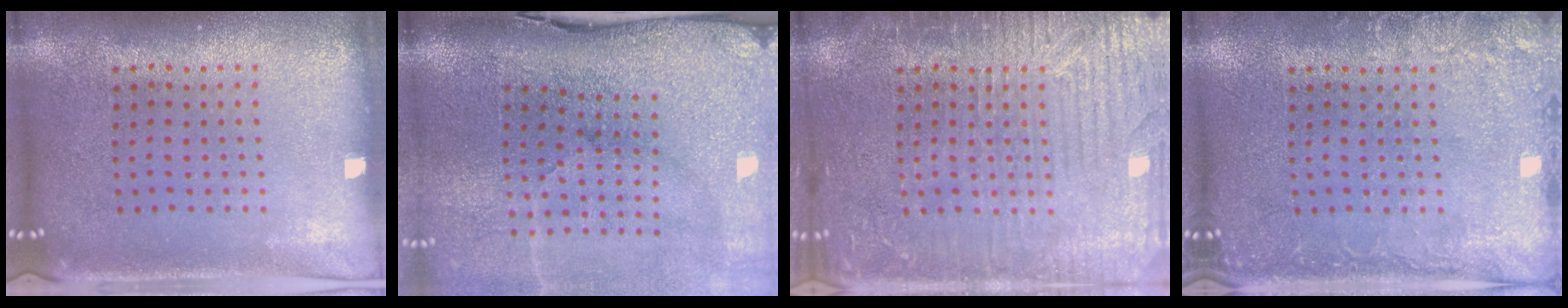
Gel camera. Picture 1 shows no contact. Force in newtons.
{"total": 5.0, "press": 3.9, "slide": 3.2}
{"total": 5.1, "press": 5.1, "slide": 0.7}
{"total": 2.4, "press": 2.4, "slide": 0.4}